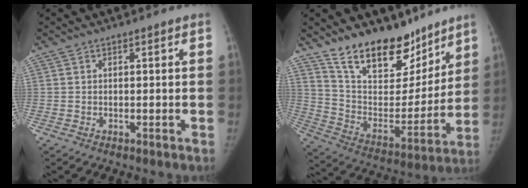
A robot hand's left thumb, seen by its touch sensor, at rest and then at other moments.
{"total": 21.6, "force": [16.1, 10.3, 10.1], "torque": [-0.119, -0.093, 0.273]}